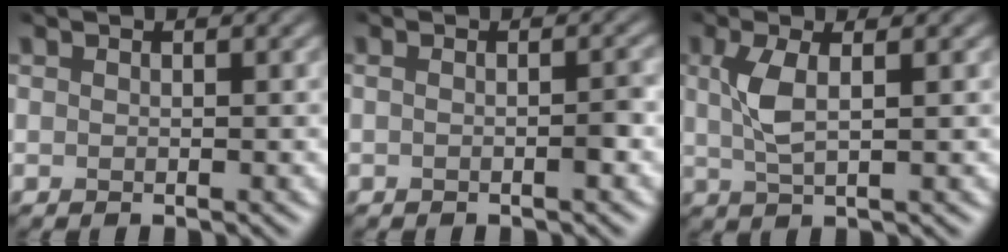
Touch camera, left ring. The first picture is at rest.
{"total": 1.4, "force": [-0.7, 0.4, 1.1], "torque": [-0.015, 0.001, -0.014]}
{"total": 2.7, "force": [0.0, 0.7, 2.6], "torque": [-0.060, -0.001, 0.003]}